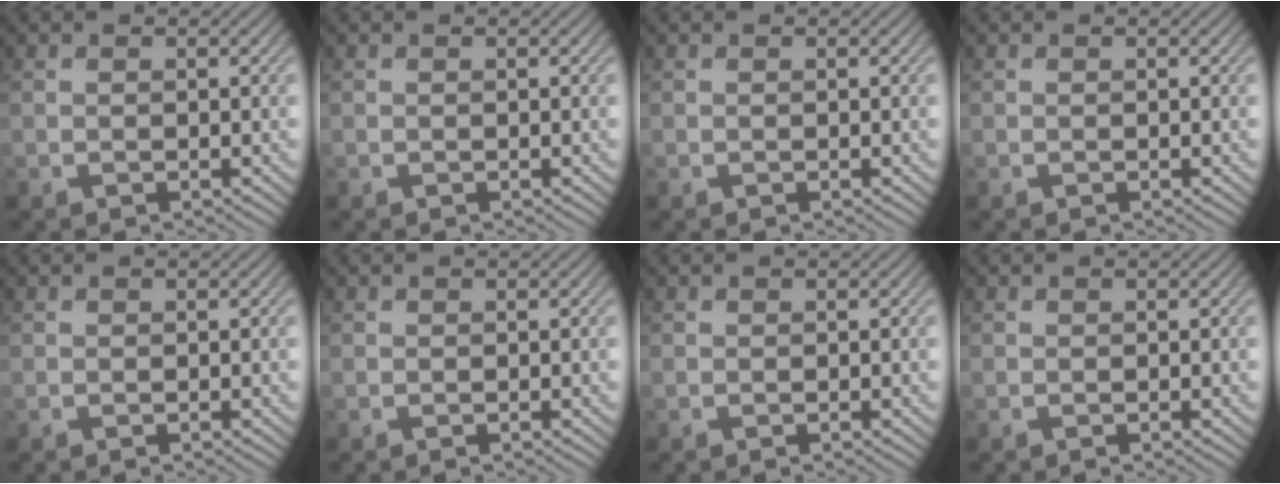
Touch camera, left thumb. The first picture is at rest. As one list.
[{"total": 0.0}, {"total": 0.0}, {"total": 0.0}, {"total": 0.0}, {"total": 0.0}, {"total": 0.0}, {"total": 0.0}]